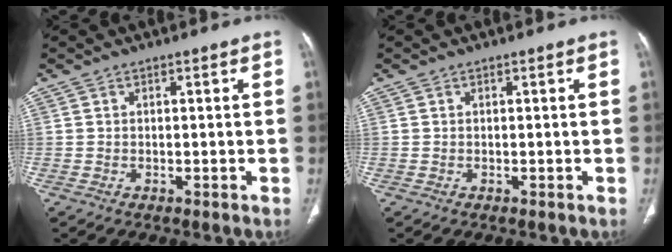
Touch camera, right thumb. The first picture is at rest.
{"total": 0.0}